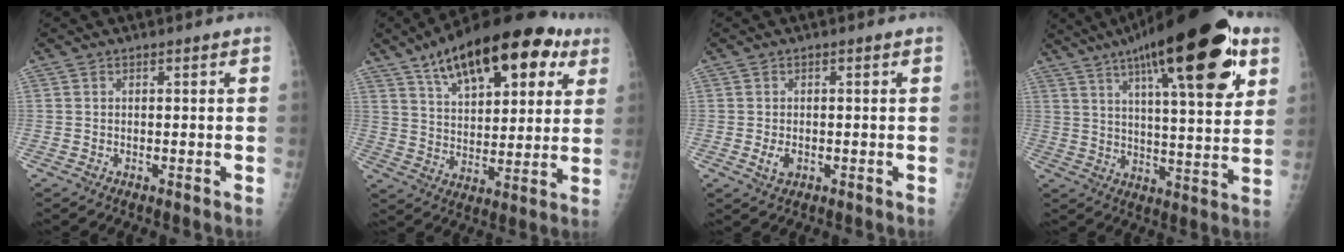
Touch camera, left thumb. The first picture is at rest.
{"total": 22.9, "force": [12.1, 10.6, 16.3], "torque": [-0.218, -0.015, 0.188]}
{"total": 2.4, "force": [-0.6, 1.6, 1.8], "torque": [-0.033, -0.002, -0.007]}
{"total": 27.0, "force": [13.6, 7.6, 22.0], "torque": [-0.318, -0.017, 0.204]}